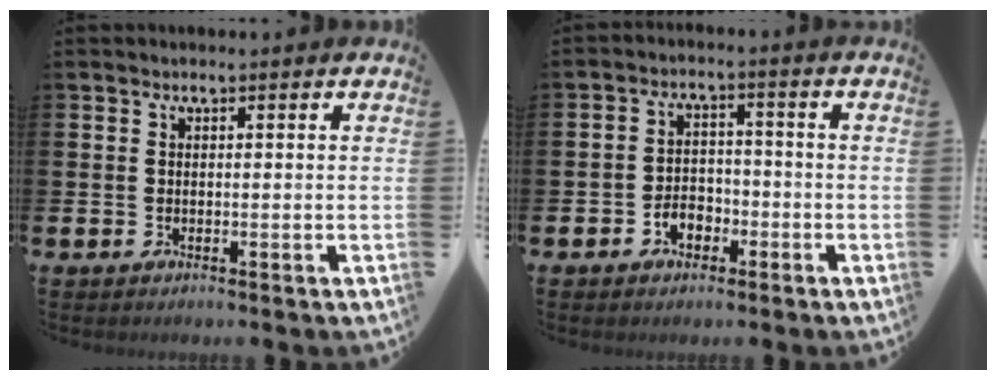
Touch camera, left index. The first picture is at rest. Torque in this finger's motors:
{"motor_torque": [0.37, 0.13, 0.13, 0.09]}